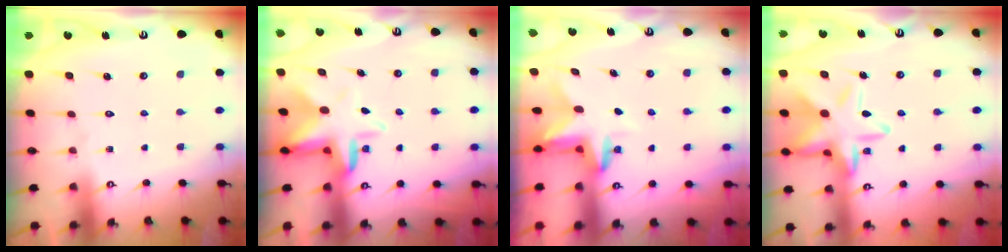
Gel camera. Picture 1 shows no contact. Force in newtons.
{"total": 6.7, "press": 6.6, "slide": 1.3}
{"total": 3.0, "press": 3.0, "slide": 0.3}
{"total": 15.8, "press": 15.8, "slide": 1.1}